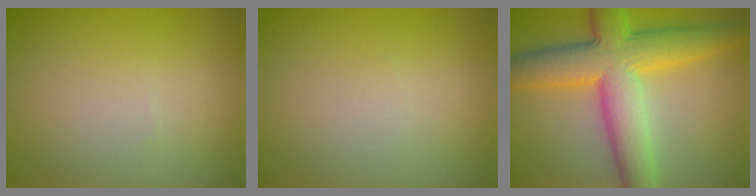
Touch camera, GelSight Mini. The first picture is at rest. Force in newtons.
{"total": 0.0}
{"total": 9.6, "press": 9.6, "slide": 0.3}